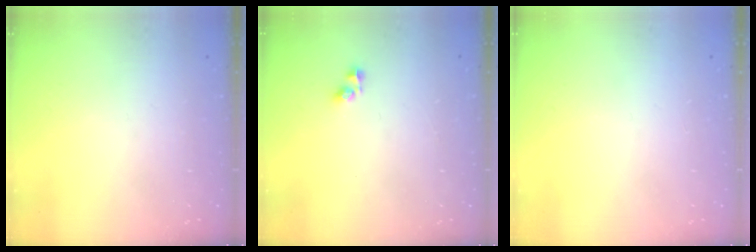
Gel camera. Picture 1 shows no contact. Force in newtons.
{"total": 2.7, "press": 2.7, "slide": 0.4}
{"total": 0.0}